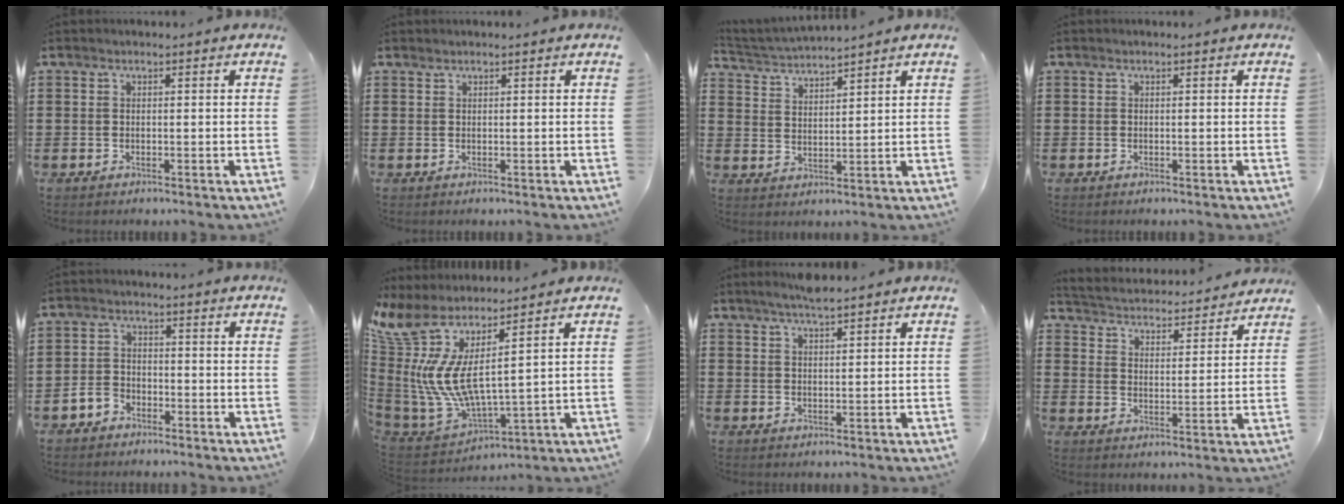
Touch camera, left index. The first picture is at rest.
{"total": 0.0}
{"total": 3.2, "force": [3.1, -0.3, 0.4], "torque": [-0.020, -0.014, 0.055]}
{"total": 0.0}
{"total": 2.9, "force": [-2.3, 1.6, 0.5], "torque": [-0.022, 0.007, -0.051]}
{"total": 8.6, "force": [2.1, 2.5, 8.0], "torque": [-0.219, -0.067, 0.018]}
{"total": 2.9, "force": [2.5, 0.1, 1.6], "torque": [-0.034, 0.001, 0.044]}
{"total": 3.6, "force": [3.6, 0.0, -0.2], "torque": [-0.023, -0.035, 0.056]}